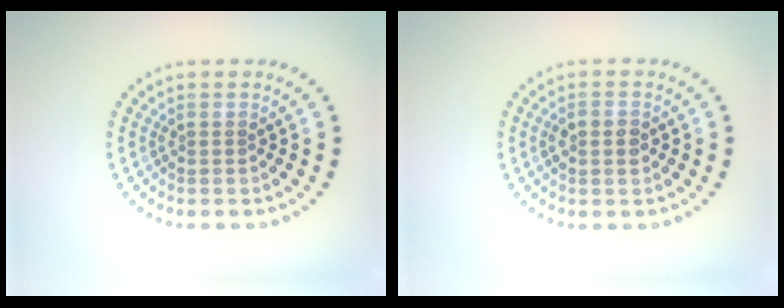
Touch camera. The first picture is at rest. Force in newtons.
{"total": 1.4, "press": 1.4, "slide": 0.0}